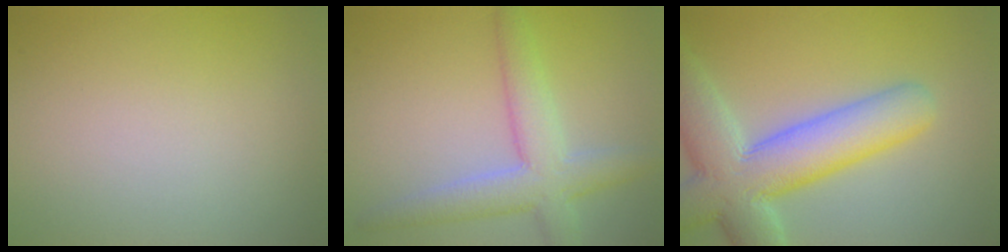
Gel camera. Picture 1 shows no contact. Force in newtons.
{"total": 5.1, "press": 5.1, "slide": 0.3}
{"total": 9.7, "press": 9.7, "slide": 1.0}